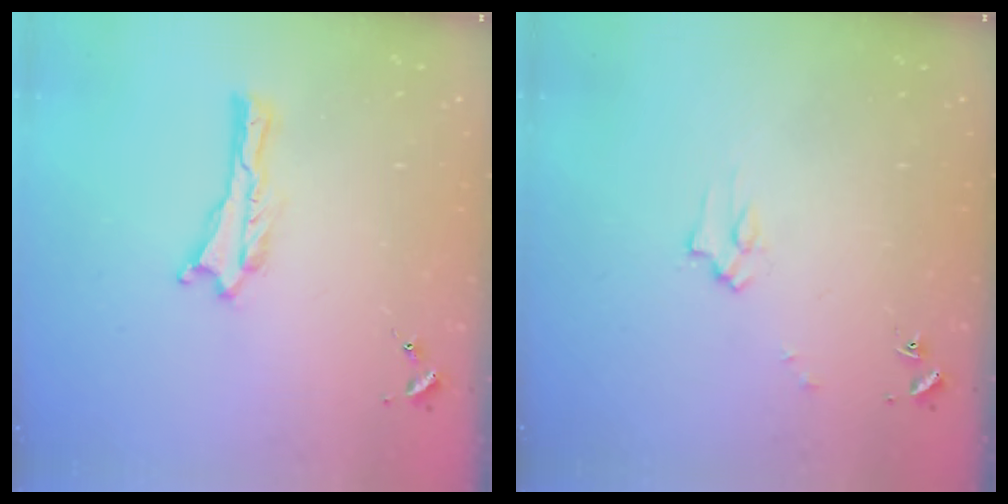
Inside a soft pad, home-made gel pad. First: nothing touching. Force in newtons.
{"total": 2.2, "press": 2.2, "slide": 0.2}